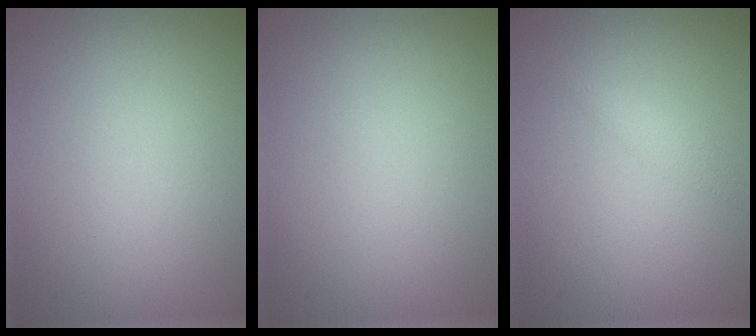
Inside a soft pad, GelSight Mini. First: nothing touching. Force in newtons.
{"total": 0.0}
{"total": 1.2, "press": 1.2, "slide": 0.0}